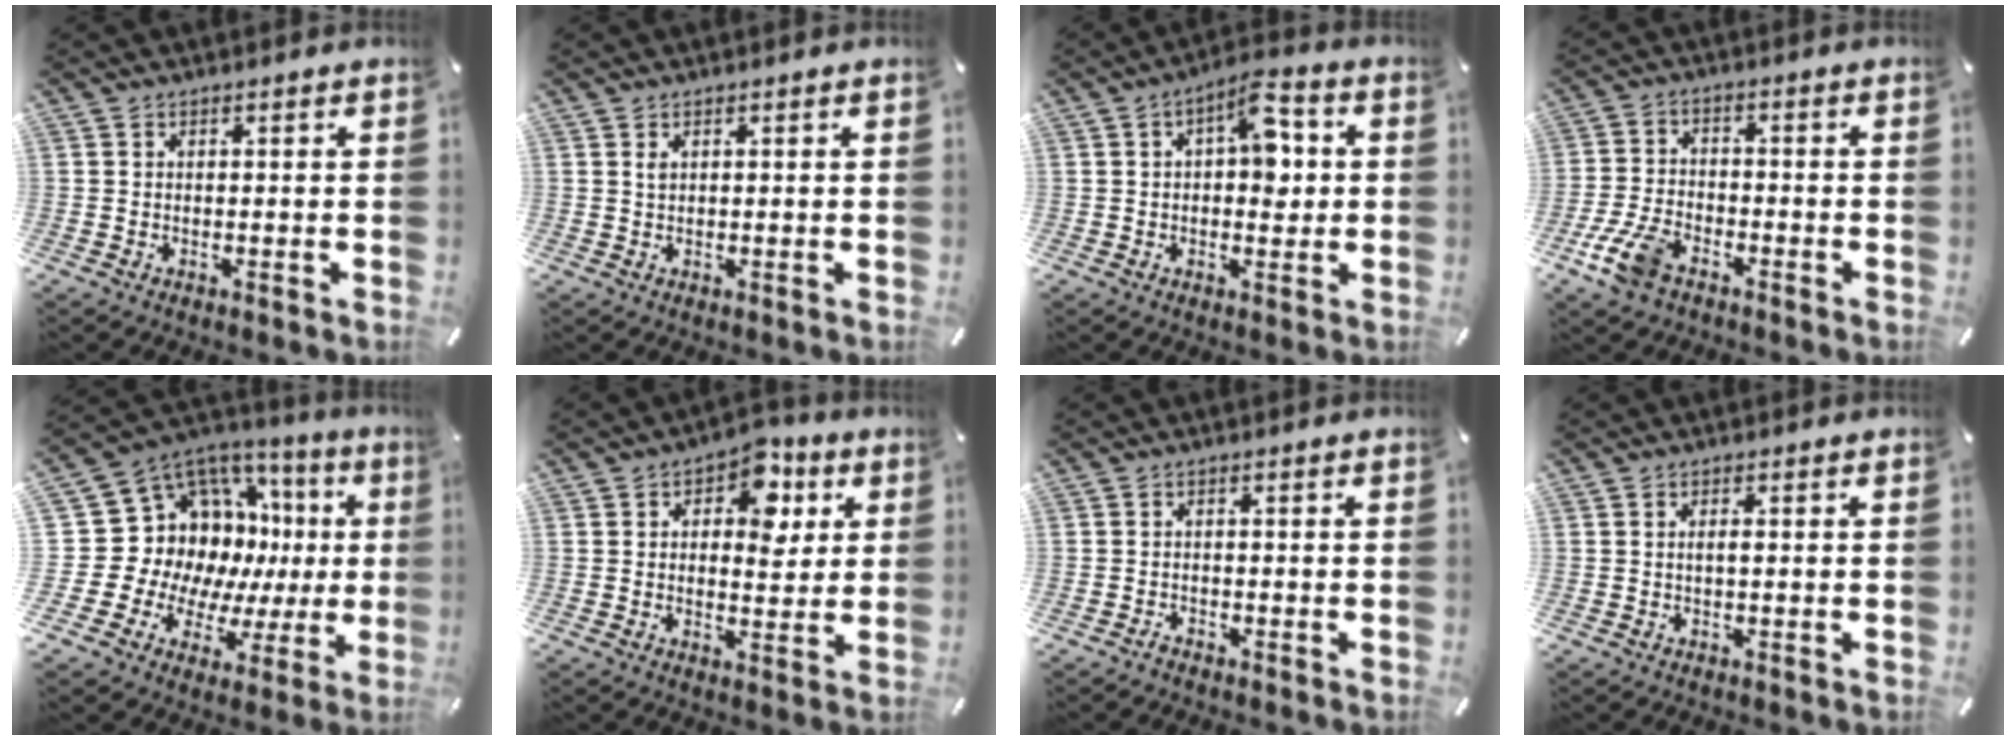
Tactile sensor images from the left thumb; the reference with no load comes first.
{"total": 0.9, "force": [0.4, 0.4, 0.6], "torque": [-0.012, 0.002, 0.008]}
{"total": 9.4, "force": [1.6, 5.0, 7.7], "torque": [-0.096, 0.000, 0.022]}
{"total": 8.4, "force": [-5.0, 4.5, 4.9], "torque": [-0.117, 0.015, -0.097]}
{"total": 13.8, "force": [4.6, 11.9, 5.1], "torque": [-0.084, -0.082, 0.112]}
{"total": 9.9, "force": [3.6, 6.6, 6.4], "torque": [-0.073, -0.016, 0.056]}
{"total": 0.9, "force": [-0.8, 0.2, 0.2], "torque": [-0.005, 0.004, -0.019]}
{"total": 1.0, "force": [0.1, 0.4, 0.9], "torque": [-0.018, 0.002, 0.000]}